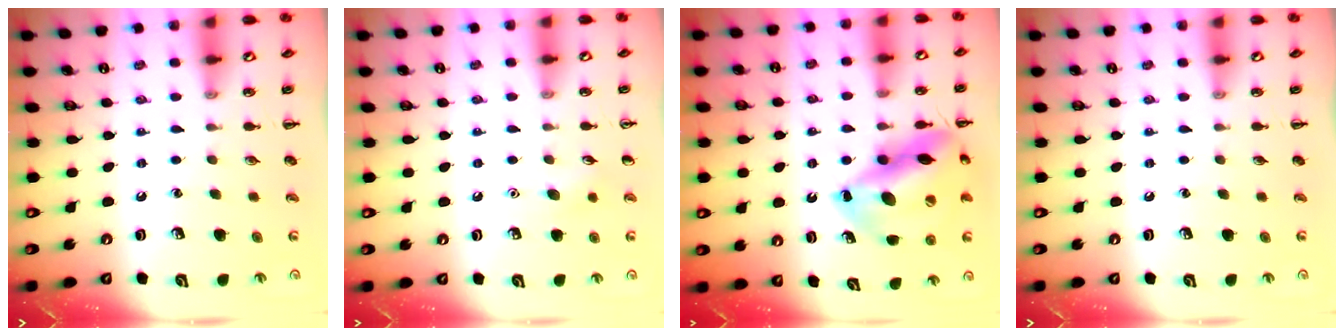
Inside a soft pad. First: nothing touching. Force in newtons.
{"total": 4.5, "press": 4.3, "slide": 1.2}
{"total": 17.6, "press": 17.5, "slide": 2.3}
{"total": 0.0}